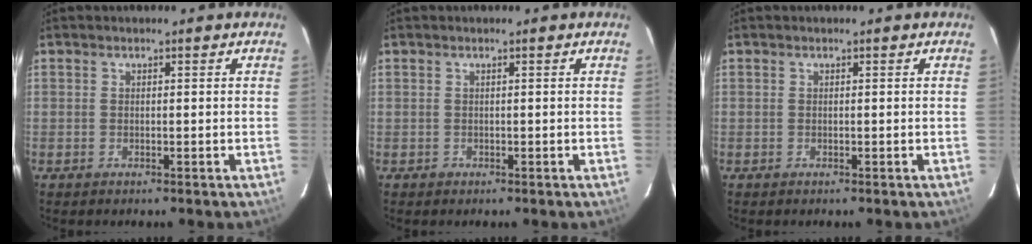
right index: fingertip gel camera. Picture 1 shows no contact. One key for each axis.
{"total": 0.6, "fx": -0.2, "fy": 0.6, "fz": -0.1, "tx": 0.003, "ty": 0.002, "tz": -0.001}
{"total": 0.0}